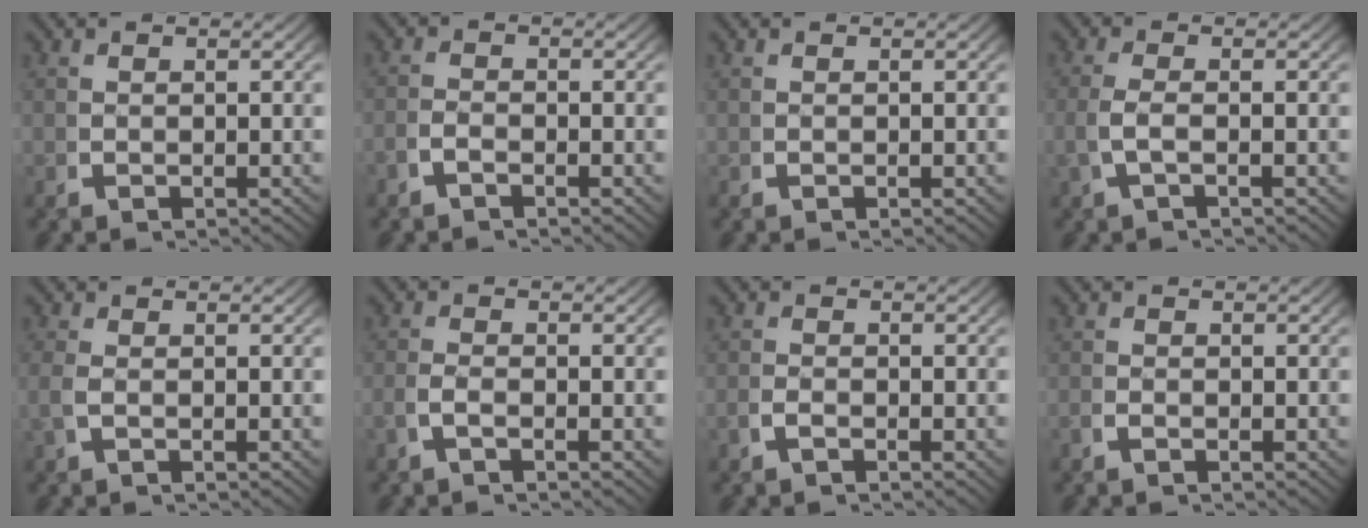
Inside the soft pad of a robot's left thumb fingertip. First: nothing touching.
{"total": 1.2, "force": [-1.0, 0.4, 0.5], "torque": [-0.011, -0.003, -0.024]}
{"total": 0.0}
{"total": 2.3, "force": [-0.2, 0.6, 2.3], "torque": [-0.064, -0.001, -0.002]}
{"total": 1.2, "force": [0.0, 0.3, 1.2], "torque": [-0.039, -0.003, 0.005]}
{"total": 1.3, "force": [-0.6, 0.3, 1.1], "torque": [-0.031, -0.002, -0.013]}
{"total": 0.9, "force": [-0.8, 0.3, 0.4], "torque": [-0.013, -0.003, -0.016]}
{"total": 0.6, "force": [-0.6, 0.1, 0.2], "torque": [-0.007, -0.002, -0.013]}